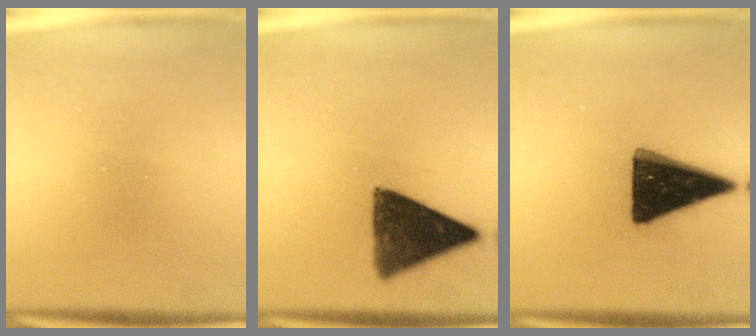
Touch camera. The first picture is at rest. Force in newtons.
{"total": 11.3}
{"total": 18.2}